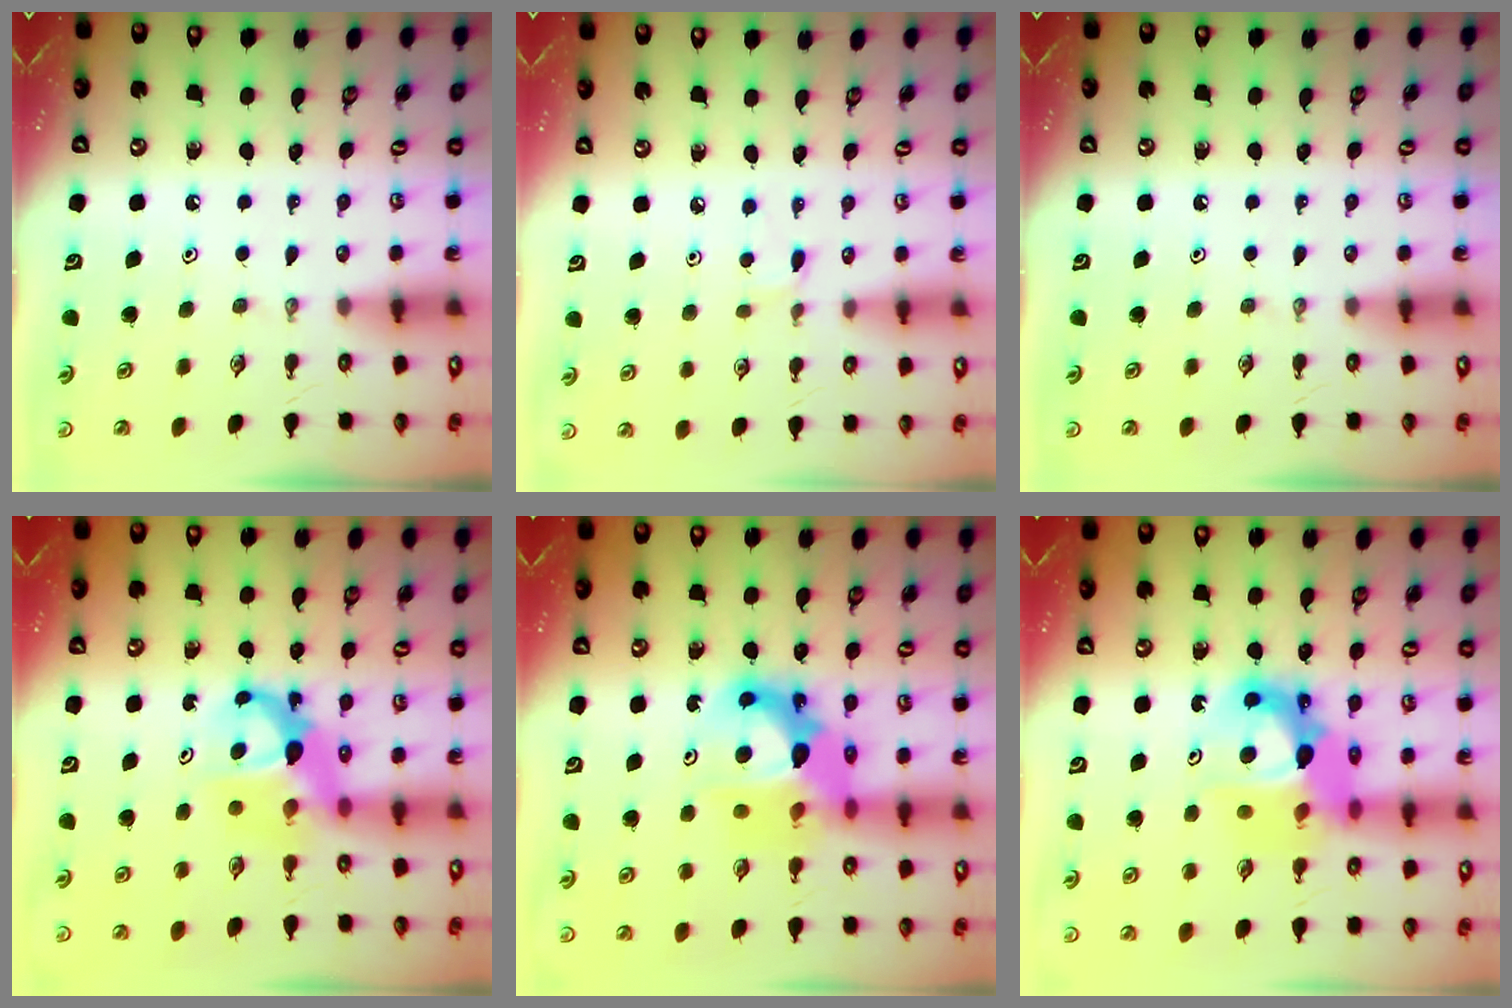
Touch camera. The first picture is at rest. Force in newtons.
{"total": 2.8, "press": 2.7, "slide": 0.5}
{"total": 0.0}
{"total": 6.6, "press": 6.6, "slide": 0.5}
{"total": 14.3, "press": 14.3, "slide": 1.2}
{"total": 15.9, "press": 15.7, "slide": 2.4}